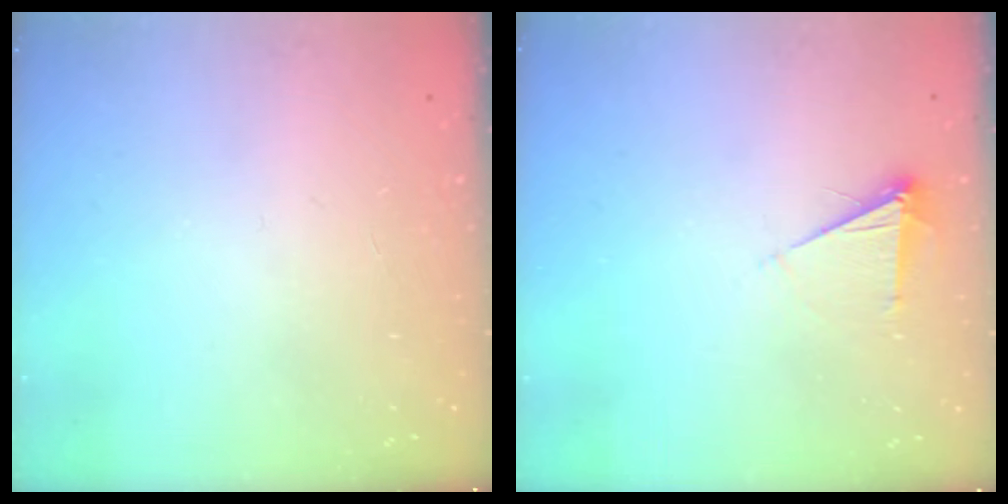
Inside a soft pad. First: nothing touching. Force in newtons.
{"total": 3.4, "press": 3.3, "slide": 0.5}